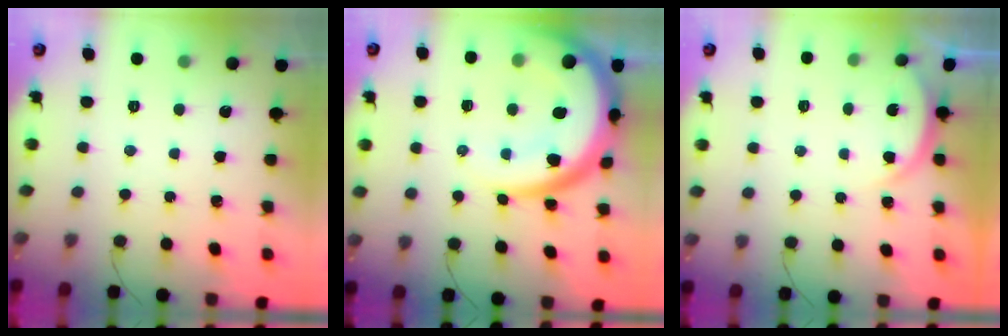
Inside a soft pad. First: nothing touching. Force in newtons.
{"total": 20.1, "press": 20.0, "slide": 1.8}
{"total": 2.4, "press": 2.4, "slide": 0.3}